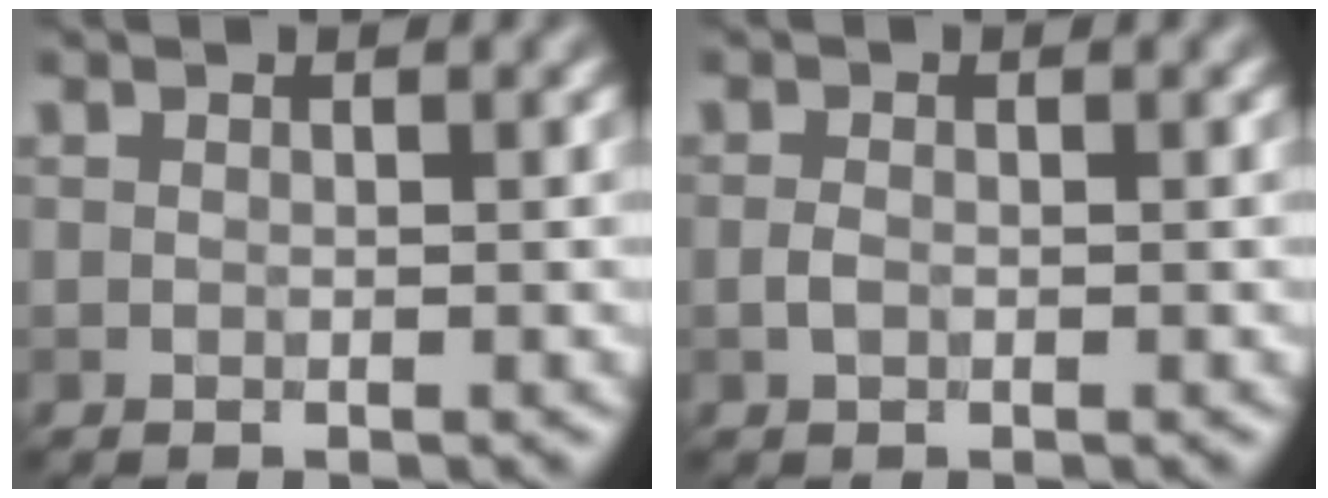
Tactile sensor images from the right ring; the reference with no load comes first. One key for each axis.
{"total": 0.9, "fx": -0.3, "fy": 0.5, "fz": 0.7, "tx": -0.016, "ty": -0.001, "tz": -0.007}